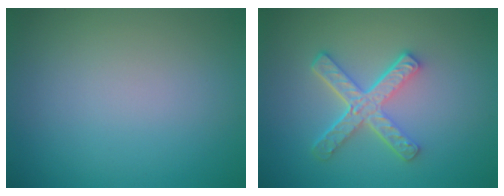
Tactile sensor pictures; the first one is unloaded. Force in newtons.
{"total": 4.8, "press": 3.3, "slide": 3.4}